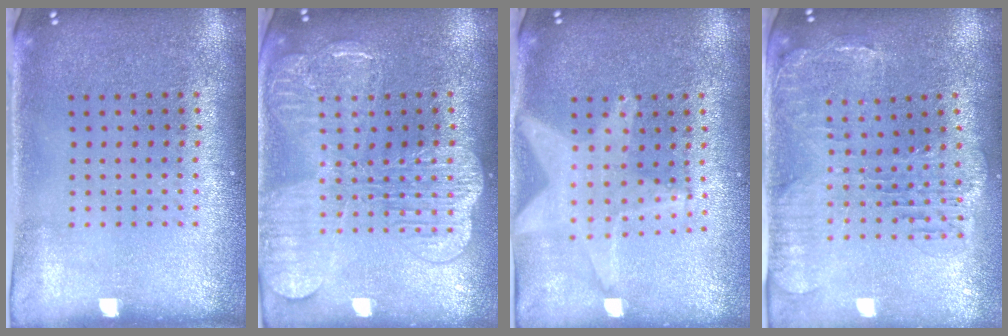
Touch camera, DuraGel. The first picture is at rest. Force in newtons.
{"total": 3.7, "press": 3.6, "slide": 0.5}
{"total": 1.9, "press": 1.6, "slide": 1.0}
{"total": 1.5, "press": 1.4, "slide": 0.4}